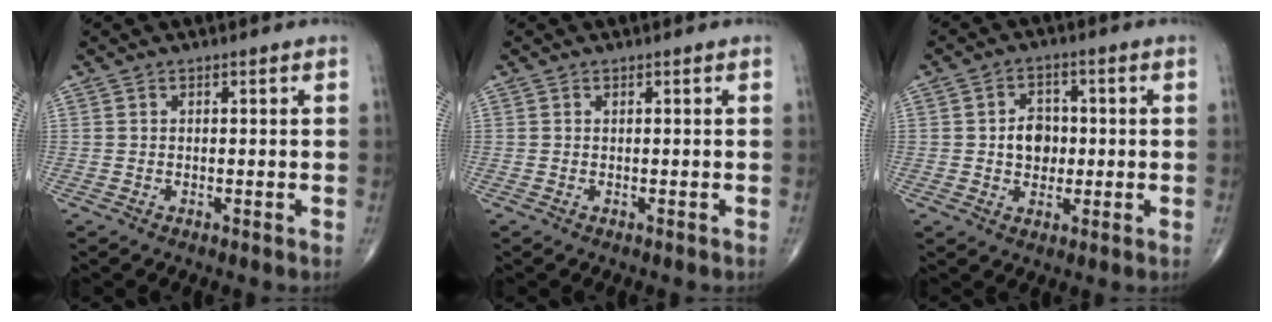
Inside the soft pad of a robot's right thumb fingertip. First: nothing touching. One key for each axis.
{"total": 0.0}
{"total": 5.9, "fx": 0.0, "fy": 4.7, "fz": 3.6, "tx": -0.030, "ty": 0.008, "tz": -0.002}